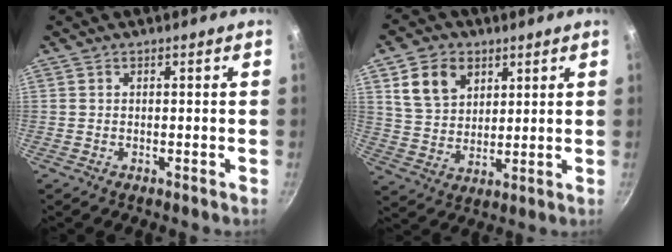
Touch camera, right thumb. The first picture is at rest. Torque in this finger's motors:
{"motor_torque": [-0.74, 1.11, 0.30, -0.24, 0.21]}